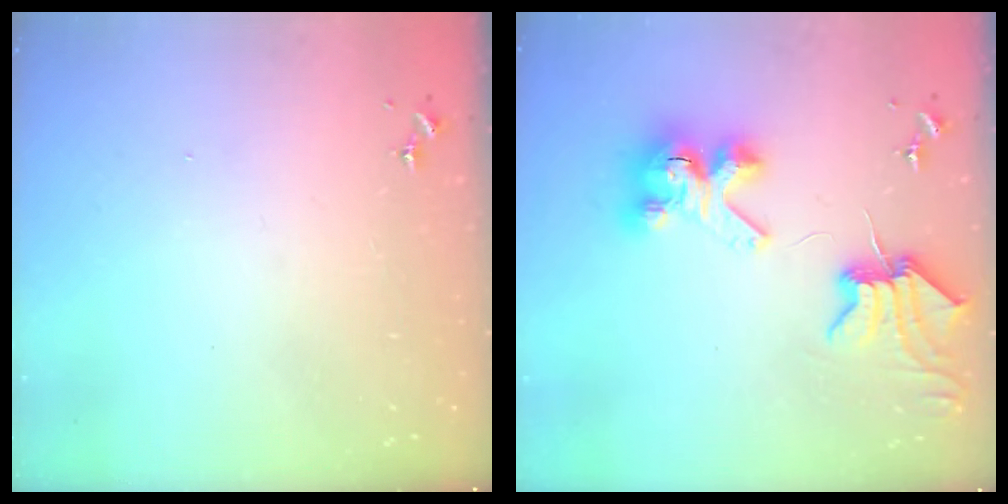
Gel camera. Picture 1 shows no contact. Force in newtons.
{"total": 10.1, "press": 10.0, "slide": 1.3}